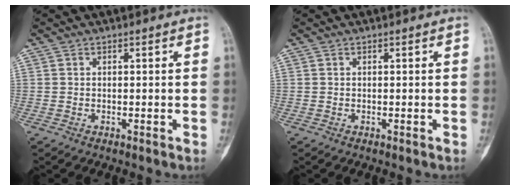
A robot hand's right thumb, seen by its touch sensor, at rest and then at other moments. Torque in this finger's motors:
{"motor_torque": [0.01, 0.01, 0.00, 0.04, 0.00]}